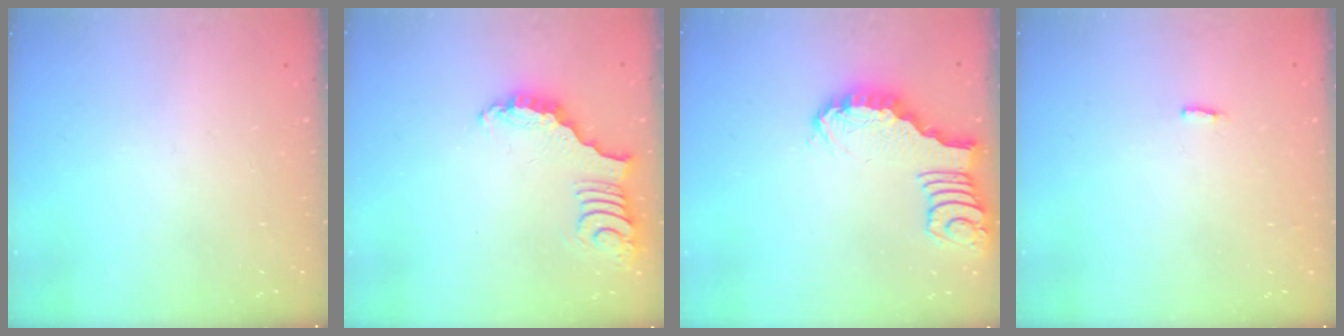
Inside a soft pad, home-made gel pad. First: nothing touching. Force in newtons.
{"total": 3.6, "press": 3.5, "slide": 0.7}
{"total": 2.5, "press": 2.5, "slide": 0.2}
{"total": 3.0, "press": 2.9, "slide": 0.5}